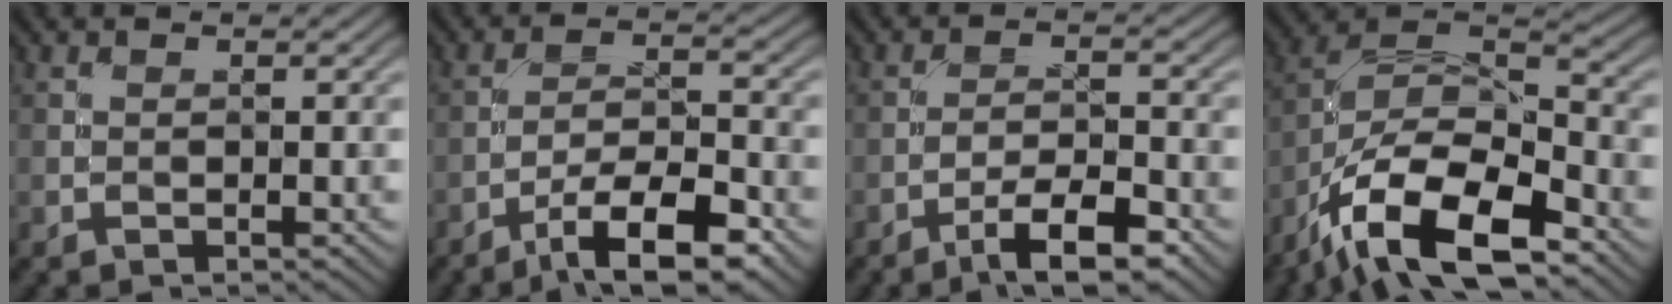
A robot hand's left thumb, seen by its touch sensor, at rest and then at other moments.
{"total": 9.8, "force": [-6.3, 2.8, 7.0], "torque": [-0.118, 0.005, -0.110]}
{"total": 6.9, "force": [-4.5, 1.7, 4.9], "torque": [-0.080, 0.007, -0.079]}
{"total": 16.0, "force": [-10.0, 6.5, 10.7], "torque": [-0.217, -0.019, -0.188]}